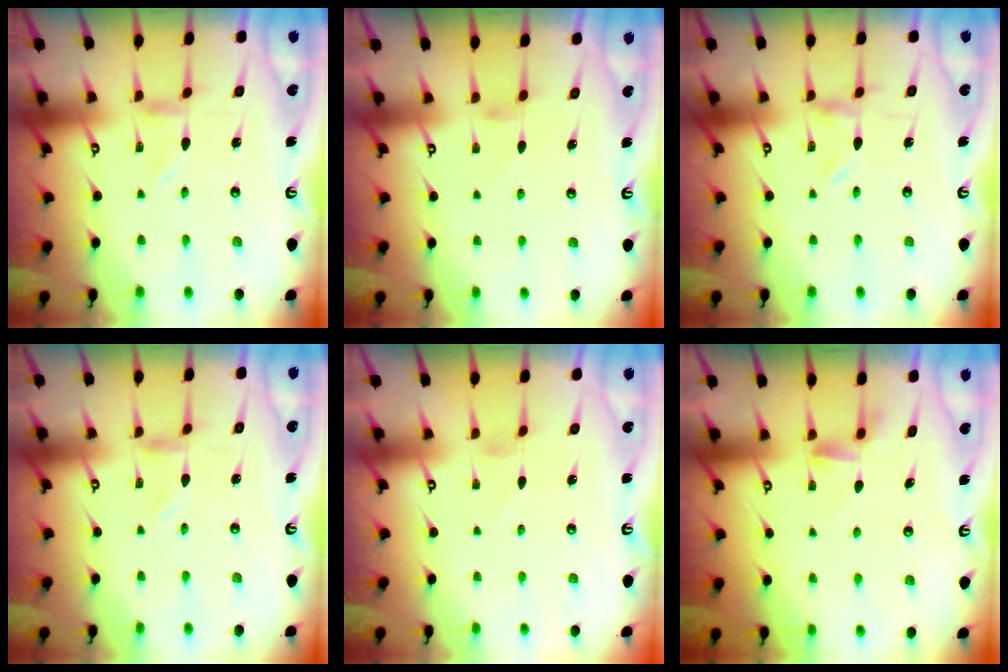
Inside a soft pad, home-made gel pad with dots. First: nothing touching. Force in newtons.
{"total": 1.7, "press": 1.7, "slide": 0.3}
{"total": 0.0}
{"total": 0.0}
{"total": 0.0}
{"total": 2.6, "press": 2.6, "slide": 0.4}